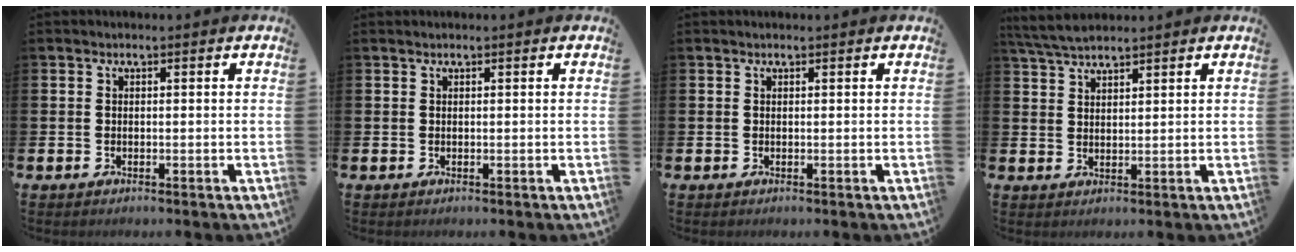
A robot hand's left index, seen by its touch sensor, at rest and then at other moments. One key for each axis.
{"total": 0.0}
{"total": 0.0}
{"total": 4.3, "fx": 4.0, "fy": 0.7, "fz": 1.4, "tx": -0.042, "ty": -0.008, "tz": 0.075}